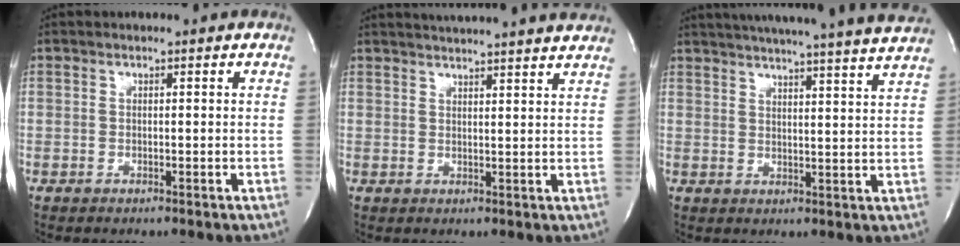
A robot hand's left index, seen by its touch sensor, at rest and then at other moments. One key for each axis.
{"total": 14.5, "fx": 13.6, "fy": -0.2, "fz": 4.9, "tx": -0.086, "ty": 0.001, "tz": 0.174}
{"total": 22.2, "fx": 20.3, "fy": -1.0, "fz": 9.0, "tx": -0.146, "ty": -0.021, "tz": 0.260}